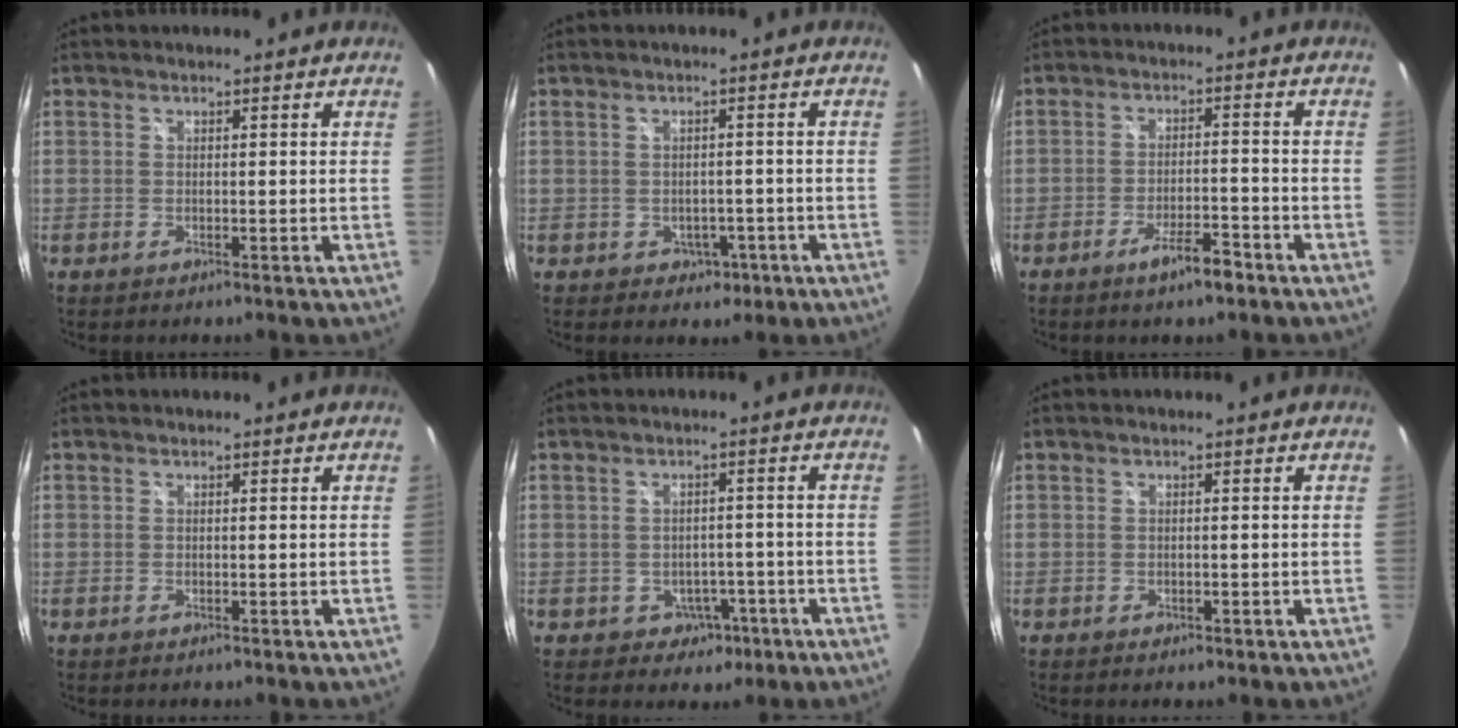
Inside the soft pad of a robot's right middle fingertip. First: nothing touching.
{"total": 3.6, "force": [-1.4, 3.1, 1.4], "torque": [-0.031, 0.003, -0.006]}
{"total": 5.5, "force": [-3.9, 1.1, 3.8], "torque": [-0.075, -0.003, -0.061]}
{"total": 0.0}
{"total": 4.6, "force": [-2.2, 3.9, 1.3], "torque": [-0.037, 0.010, -0.015]}
{"total": 0.8, "force": [-0.4, 0.6, 0.4], "torque": [-0.006, -0.004, -0.007]}